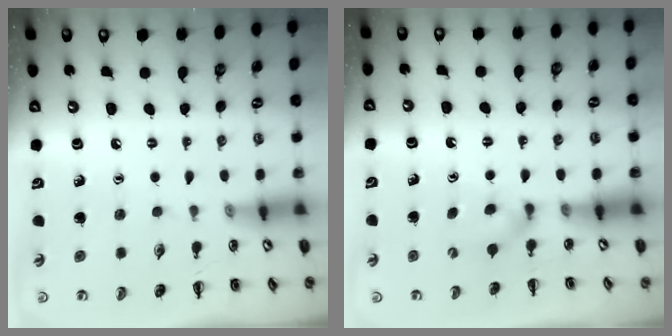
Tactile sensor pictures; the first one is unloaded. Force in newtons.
{"total": 4.2, "press": 4.1, "slide": 0.8}